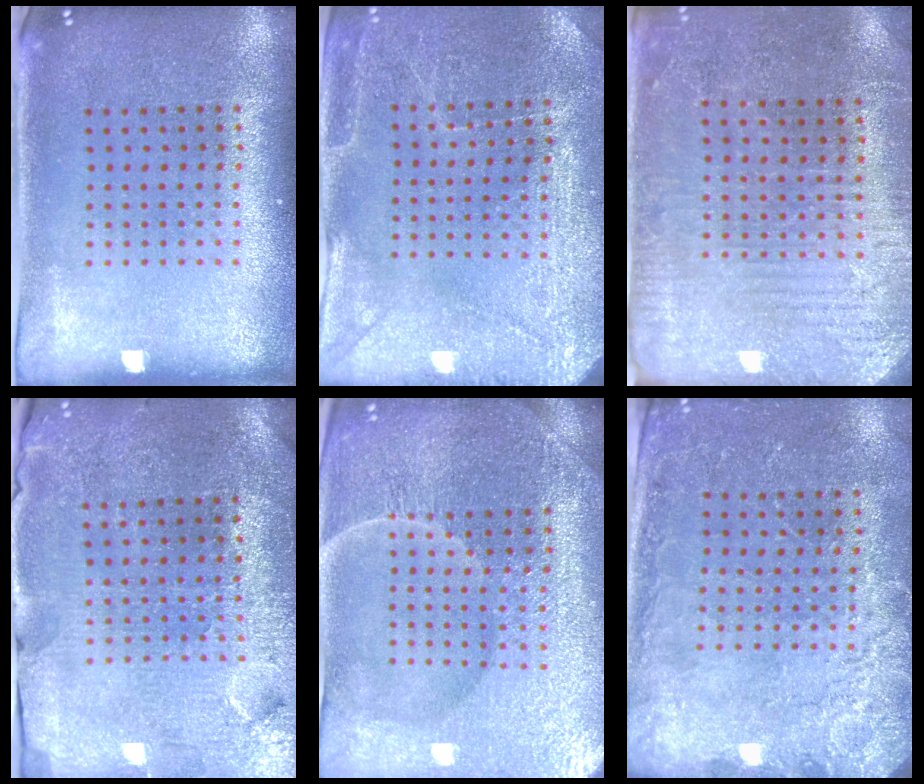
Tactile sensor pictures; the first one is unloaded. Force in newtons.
{"total": 2.9, "press": 2.9, "slide": 0.2}
{"total": 2.9, "press": 2.8, "slide": 0.6}
{"total": 3.8, "press": 3.6, "slide": 1.1}
{"total": 5.3, "press": 5.0, "slide": 1.8}
{"total": 2.5, "press": 2.4, "slide": 0.7}